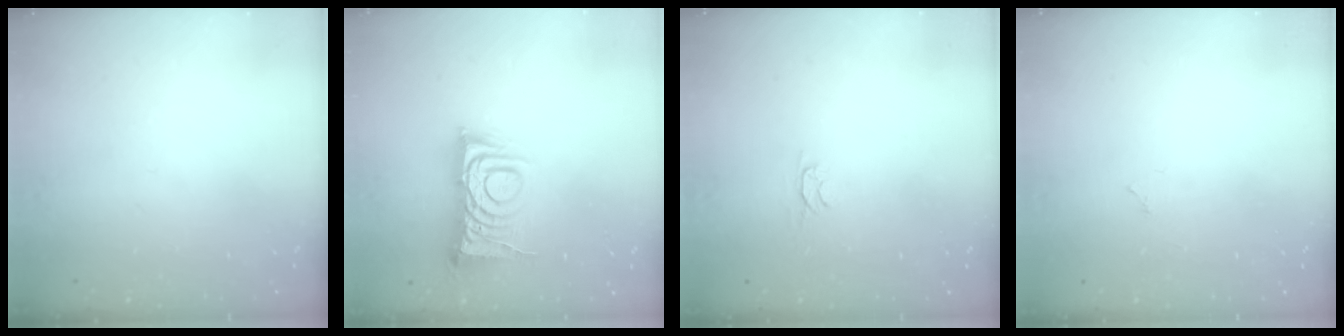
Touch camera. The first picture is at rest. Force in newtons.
{"total": 9.8, "press": 9.8, "slide": 1.1}
{"total": 2.4, "press": 2.3, "slide": 0.5}
{"total": 1.8, "press": 1.8, "slide": 0.3}